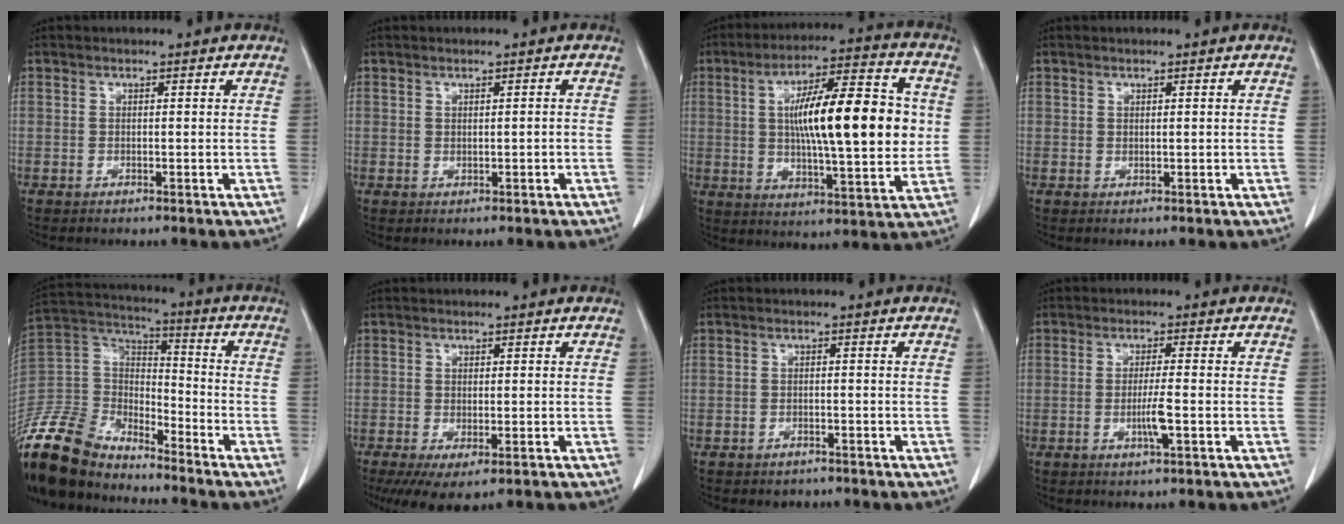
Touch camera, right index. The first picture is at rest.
{"total": 0.7, "force": [0.0, 0.2, 0.7], "torque": [-0.018, -0.002, 0.004]}
{"total": 19.1, "force": [2.0, 4.2, 18.6], "torque": [-0.302, 0.020, 0.029]}
{"total": 0.0}
{"total": 19.4, "force": [-17.1, 6.9, 6.2], "torque": [-0.152, 0.016, -0.321]}
{"total": 6.1, "force": [-3.2, 2.1, 4.7], "torque": [-0.075, -0.018, -0.051]}
{"total": 2.1, "force": [-1.6, 1.3, 0.5], "torque": [-0.013, 0.002, -0.018]}
{"total": 3.9, "force": [-1.1, 0.0, 3.7], "torque": [-0.073, -0.006, -0.021]}